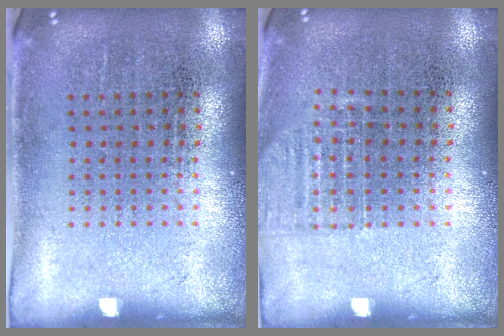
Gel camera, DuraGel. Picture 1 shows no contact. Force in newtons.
{"total": 0.9, "press": 0.8, "slide": 0.3}